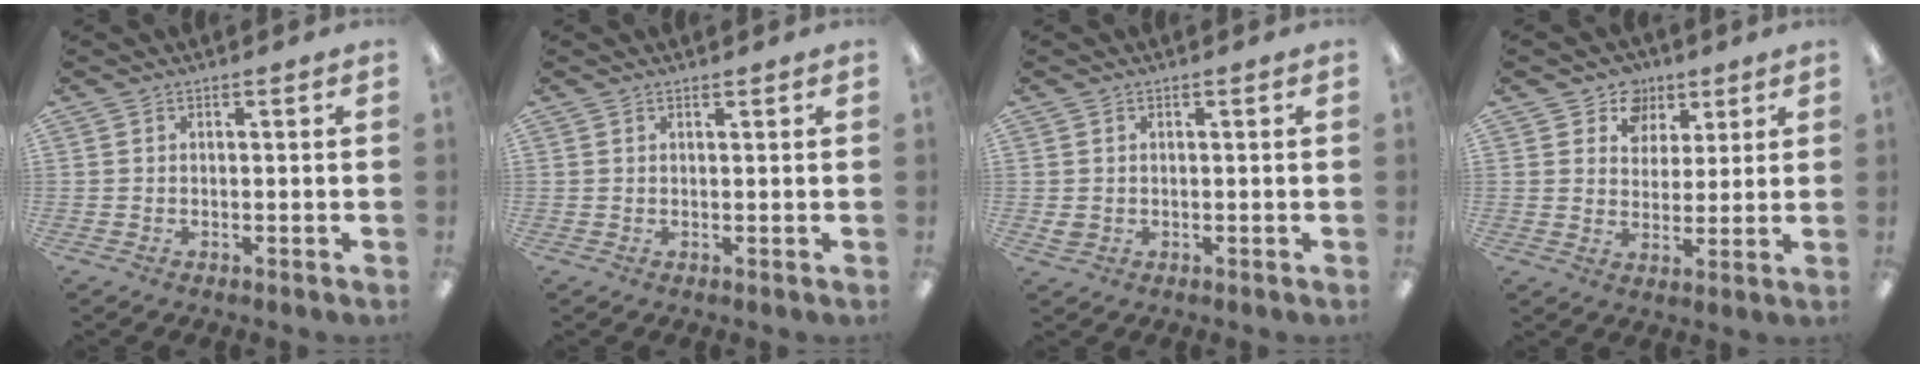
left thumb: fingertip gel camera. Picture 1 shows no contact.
{"total": 0.6, "force": [0.6, 0.1, 0.1], "torque": [-0.004, 0.000, 0.011]}
{"total": 1.6, "force": [0.4, 1.4, 0.8], "torque": [-0.008, 0.000, 0.005]}
{"total": 8.3, "force": [5.0, 6.5, 1.2], "torque": [-0.020, -0.032, 0.090]}